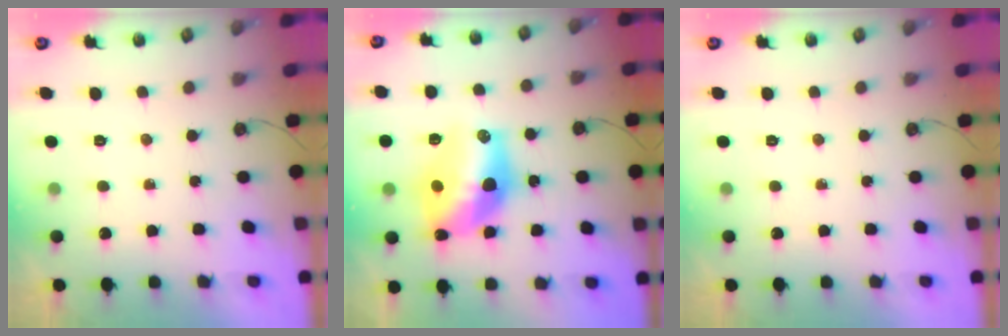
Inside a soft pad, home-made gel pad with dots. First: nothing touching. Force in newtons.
{"total": 15.4, "press": 15.3, "slide": 1.5}
{"total": 0.0}